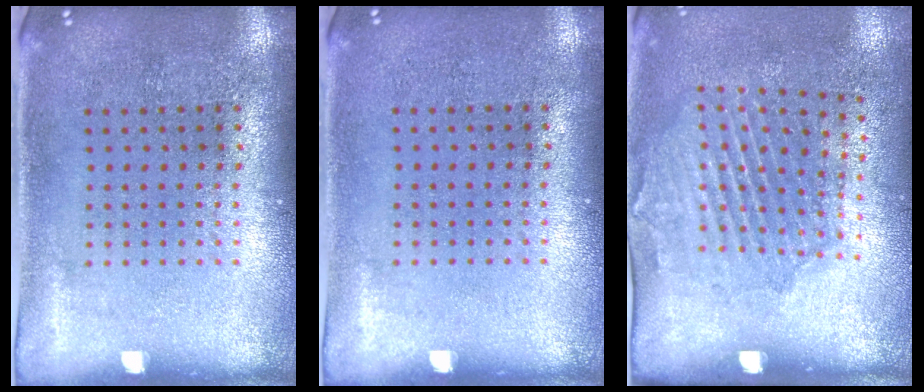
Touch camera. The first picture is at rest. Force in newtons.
{"total": 0.0}
{"total": 1.8, "press": 1.3, "slide": 1.2}